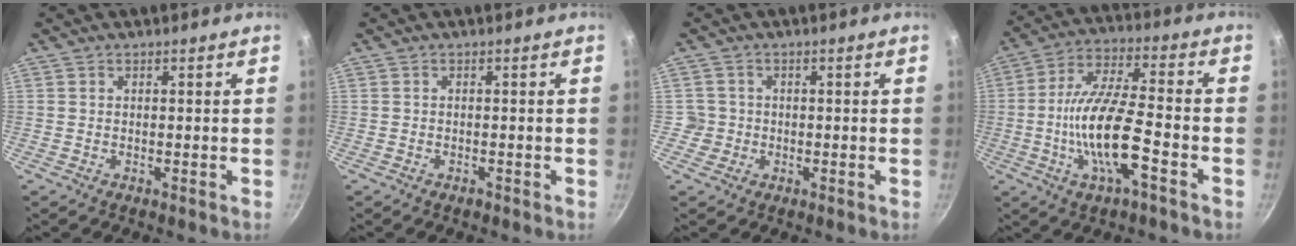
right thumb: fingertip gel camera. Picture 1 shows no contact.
{"total": 0.9, "force": [-0.6, 0.5, 0.4], "torque": [-0.010, 0.004, -0.009]}
{"total": 2.9, "force": [-0.5, 2.8, 0.3], "torque": [0.015, 0.015, -0.009]}
{"total": 14.7, "force": [-4.7, 4.2, 13.3], "torque": [-0.253, 0.030, -0.096]}